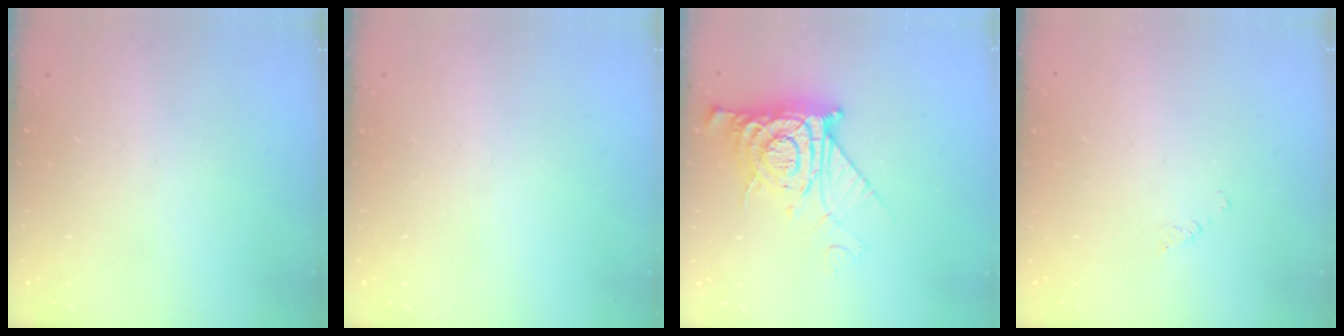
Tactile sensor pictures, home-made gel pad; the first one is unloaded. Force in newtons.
{"total": 0.0}
{"total": 11.7, "press": 11.6, "slide": 1.4}
{"total": 1.2, "press": 1.2, "slide": 0.2}